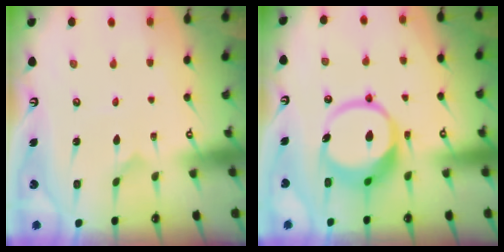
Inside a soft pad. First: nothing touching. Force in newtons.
{"total": 13.0, "press": 12.9, "slide": 1.5}